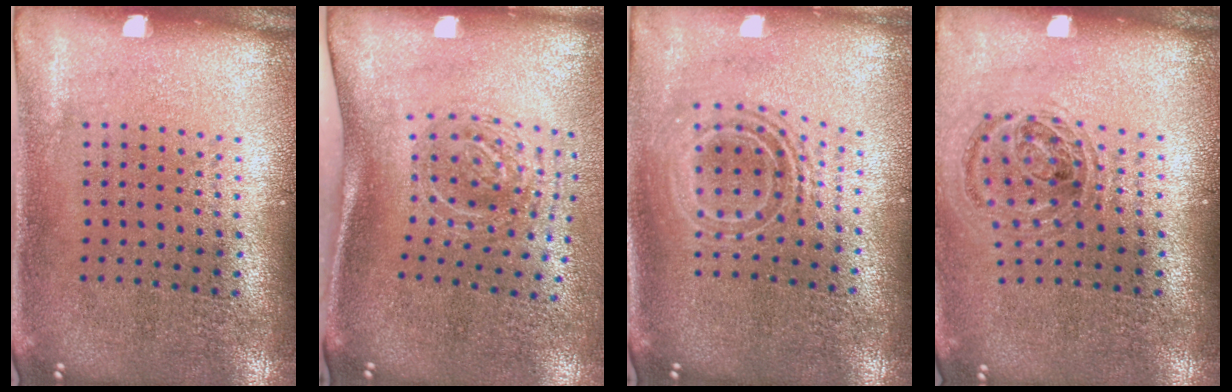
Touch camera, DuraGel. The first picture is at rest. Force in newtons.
{"total": 1.9, "press": 1.4, "slide": 1.4}
{"total": 1.8, "press": 1.4, "slide": 1.2}
{"total": 0.9, "press": 0.9, "slide": 0.3}